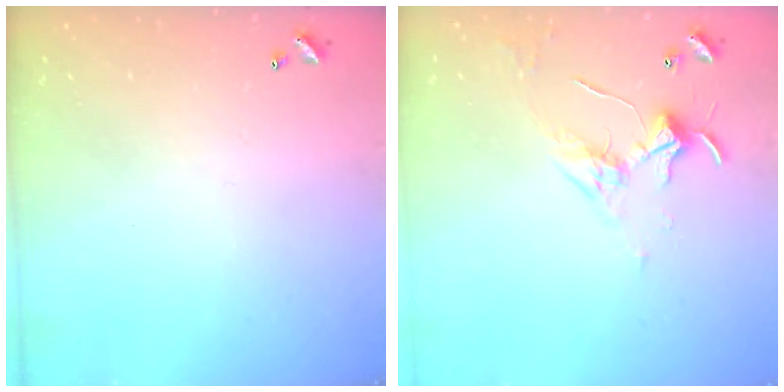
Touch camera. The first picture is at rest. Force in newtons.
{"total": 4.2, "press": 4.2, "slide": 0.4}